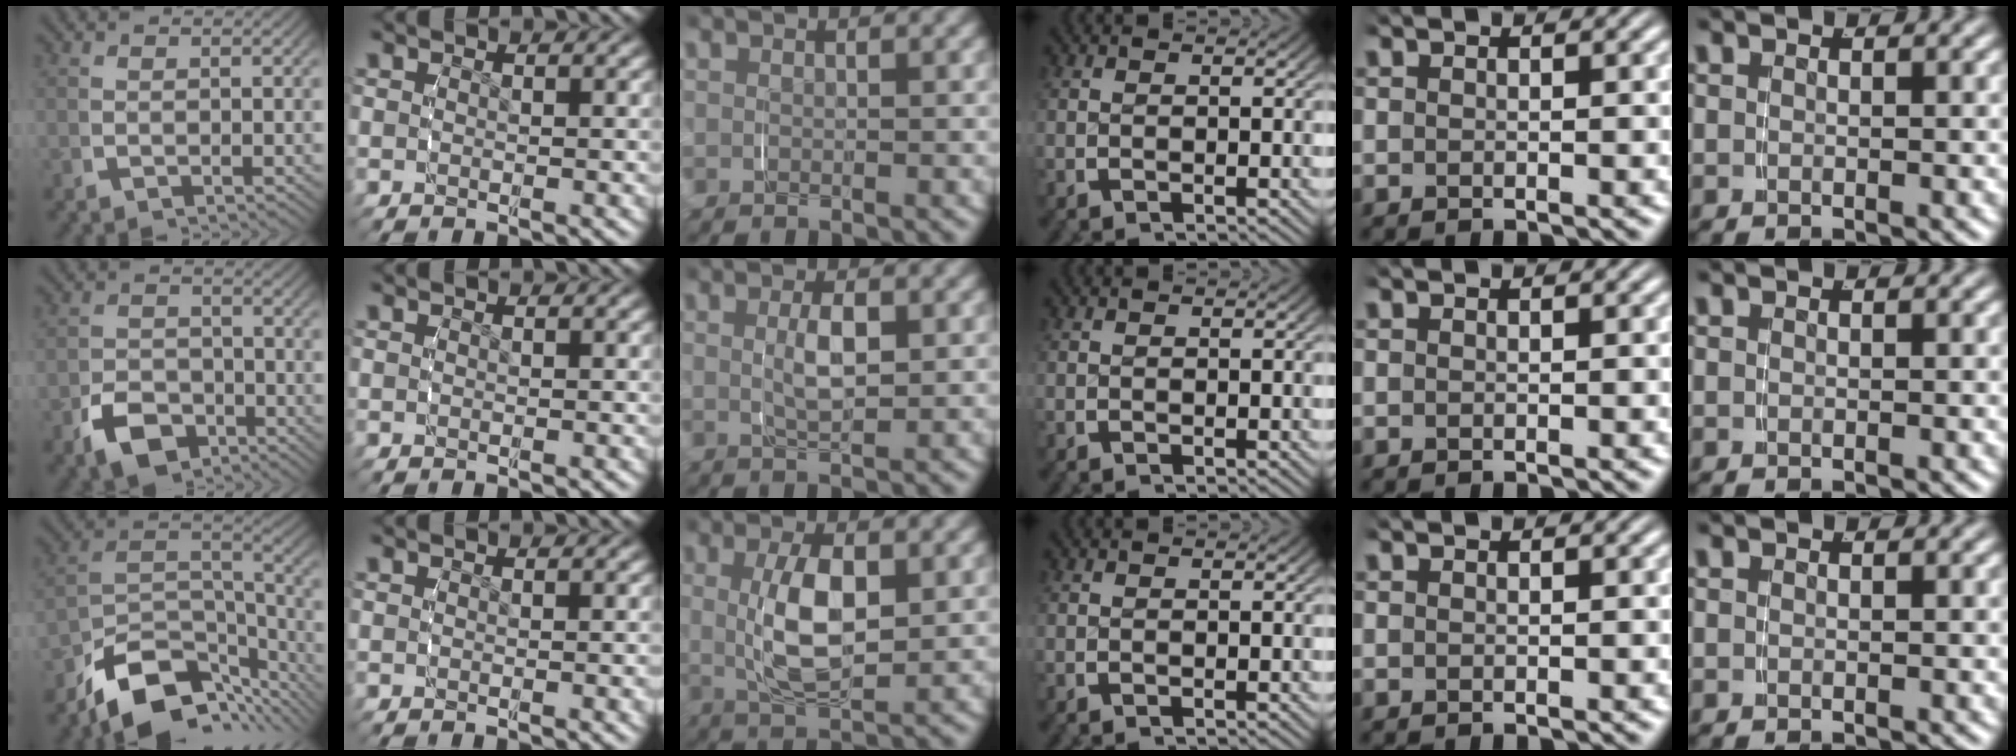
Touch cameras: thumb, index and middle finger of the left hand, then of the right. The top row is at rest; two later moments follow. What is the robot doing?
{"motion": "grasp_and_lifting", "object": "lipstick"}